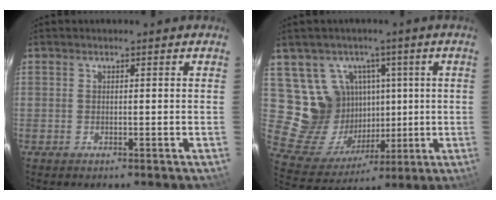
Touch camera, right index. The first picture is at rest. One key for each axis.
{"total": 13.9, "fx": 4.0, "fy": 12.5, "fz": 4.4, "tx": -0.111, "ty": 0.003, "tz": 0.094}